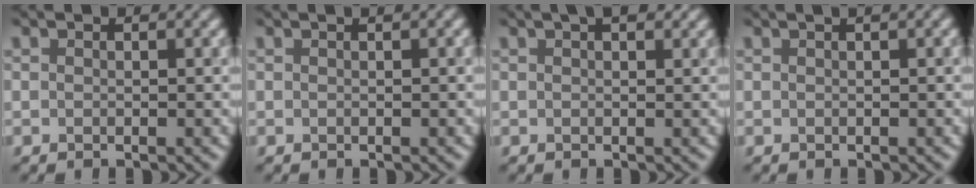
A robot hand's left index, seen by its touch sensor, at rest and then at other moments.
{"total": 1.1, "force": [0.6, 0.3, 0.9], "torque": [-0.009, 0.008, 0.004]}
{"total": 2.2, "force": [1.5, 0.6, 1.4], "torque": [-0.015, 0.002, 0.014]}
{"total": 2.5, "force": [1.3, 1.0, 1.9], "torque": [-0.012, 0.007, 0.006]}